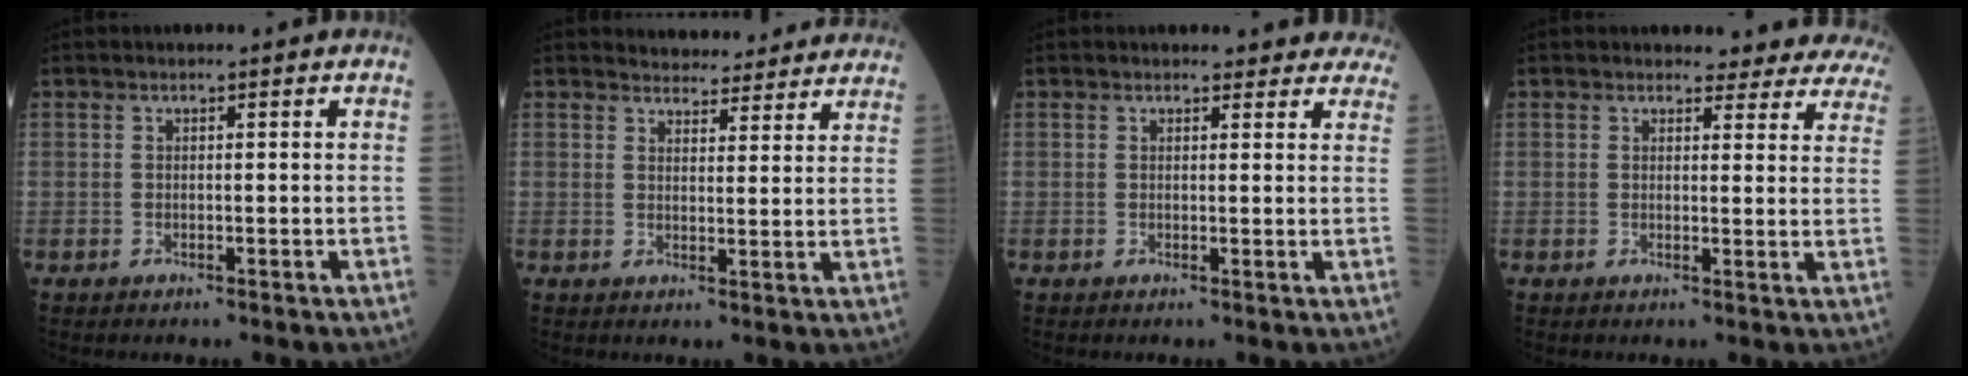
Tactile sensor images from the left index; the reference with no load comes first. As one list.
[{"total": 9.9, "force": [9.6, 2.1, 1.5], "torque": [-0.004, 0.006, 0.101]}, {"total": 6.7, "force": [6.2, 2.4, 0.8], "torque": [0.027, -0.001, 0.040]}, {"total": 11.4, "force": [10.9, 3.4, 0.7], "torque": [0.041, -0.037, 0.080]}]